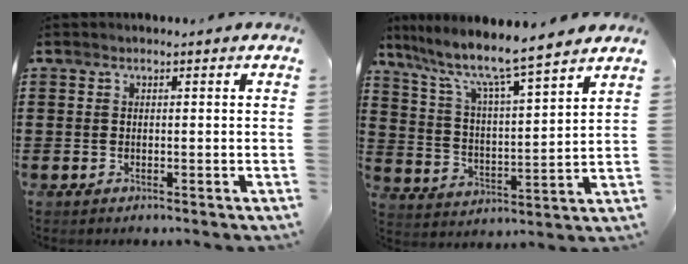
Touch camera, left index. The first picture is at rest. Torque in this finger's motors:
{"motor_torque": [2.14, 0.00, 0.05, -0.07]}